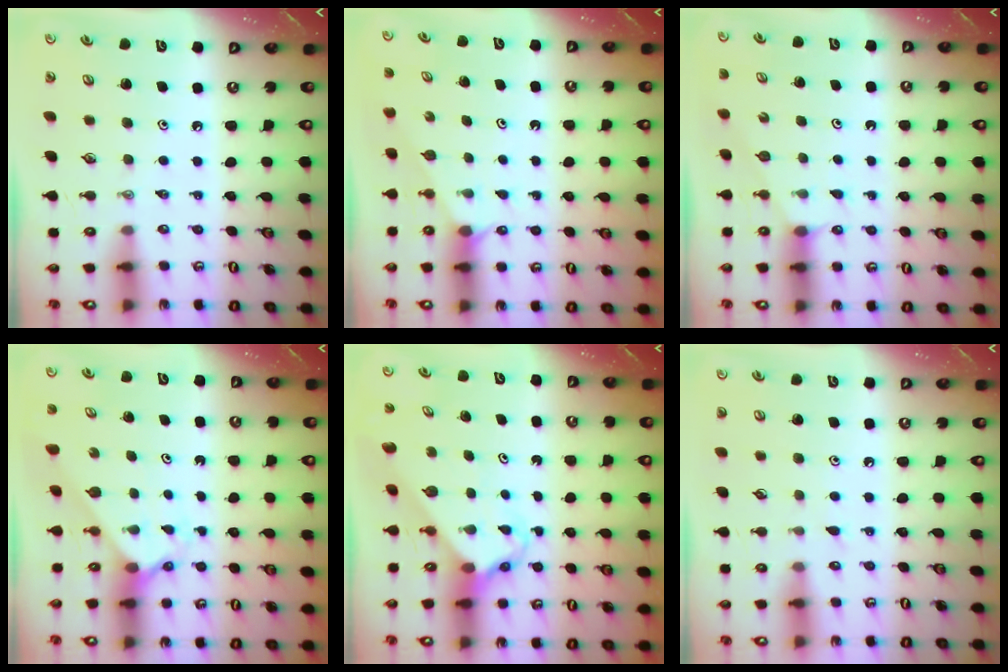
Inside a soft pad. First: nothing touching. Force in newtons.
{"total": 1.4, "press": 1.4, "slide": 0.2}
{"total": 2.4, "press": 2.4, "slide": 0.4}
{"total": 2.3, "press": 2.3, "slide": 0.1}
{"total": 2.9, "press": 2.9, "slide": 0.3}
{"total": 5.9, "press": 5.8, "slide": 0.5}